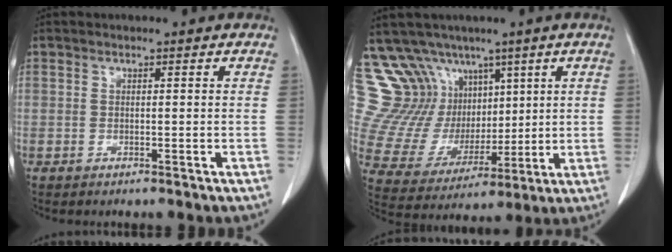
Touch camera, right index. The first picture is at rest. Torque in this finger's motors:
{"motor_torque": [-0.86, 0.86, -0.40, -0.10]}